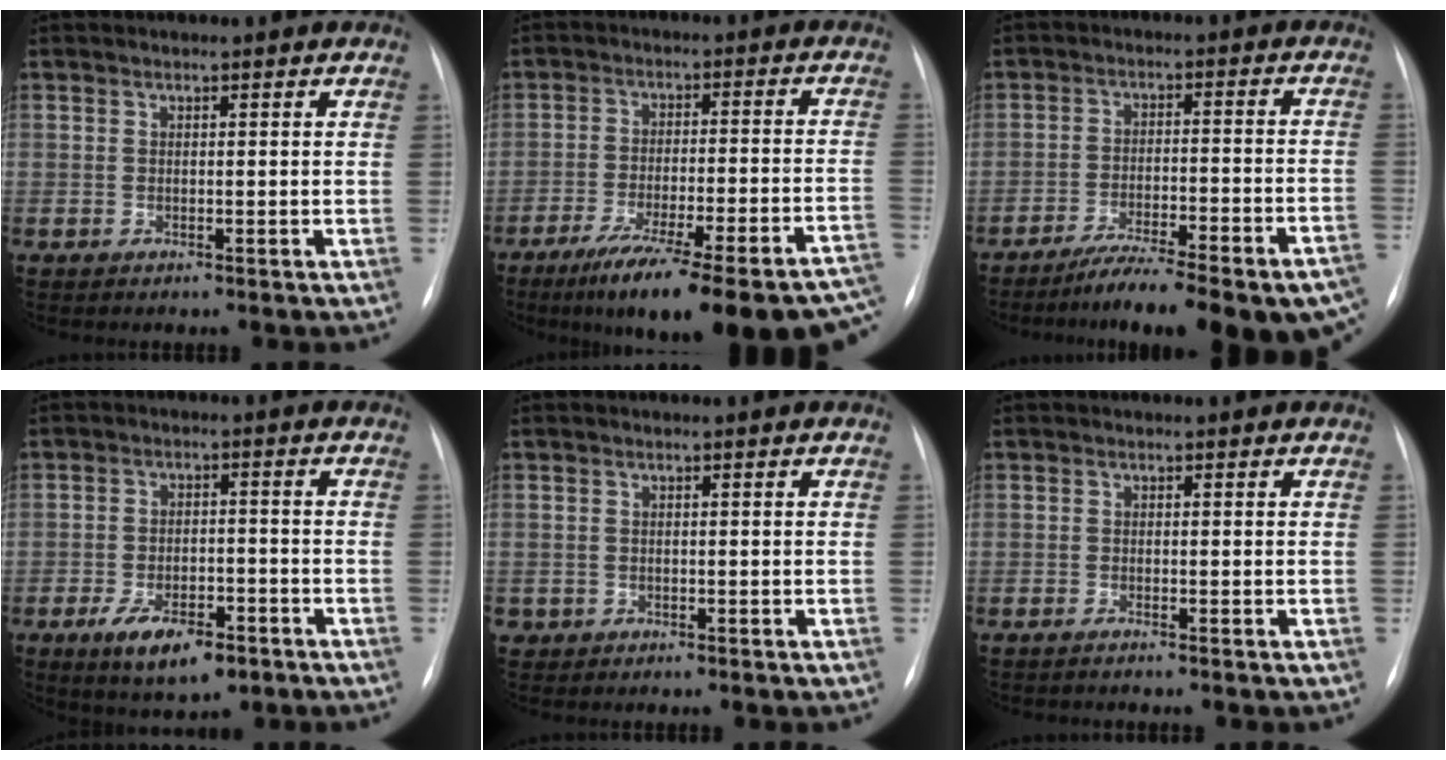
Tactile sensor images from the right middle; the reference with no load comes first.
{"total": 26.4, "force": [-20.0, 3.6, 16.8], "torque": [-0.177, -0.015, -0.275]}
{"total": 20.7, "force": [-16.3, 2.9, 12.4], "torque": [-0.125, 0.000, -0.228]}
{"total": 8.5, "force": [-4.8, 3.7, 5.9], "torque": [-0.103, -0.006, -0.073]}
{"total": 0.7, "force": [-0.3, 0.7, 0.0], "torque": [0.002, 0.005, -0.001]}
{"total": 0.9, "force": [-0.8, -0.2, 0.5], "torque": [-0.003, 0.000, -0.010]}